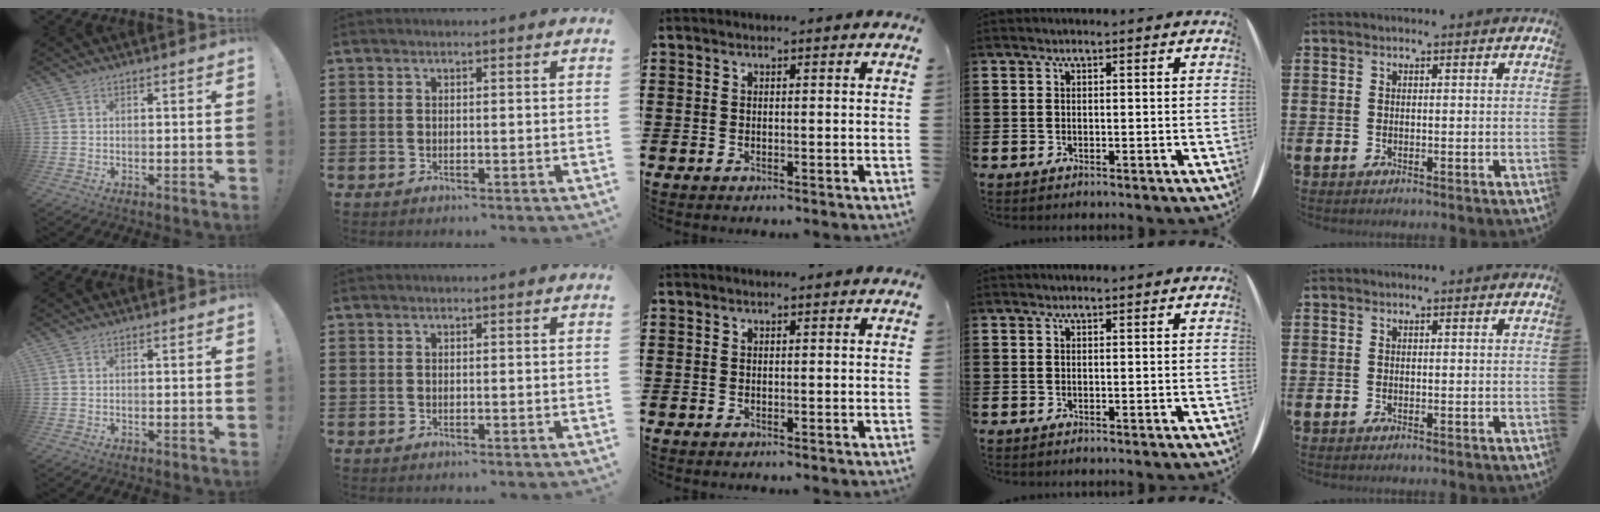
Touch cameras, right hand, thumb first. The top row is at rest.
{}